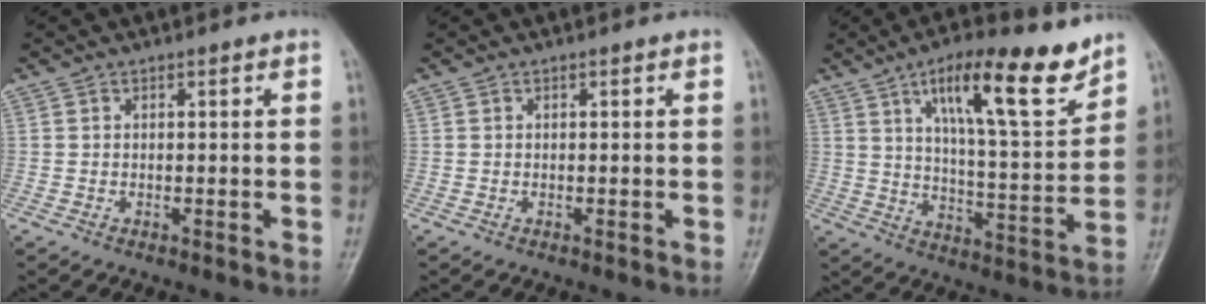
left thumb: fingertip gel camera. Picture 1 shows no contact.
{"total": 0.0}
{"total": 17.3, "force": [10.5, 4.6, 12.9], "torque": [-0.177, -0.054, 0.173]}